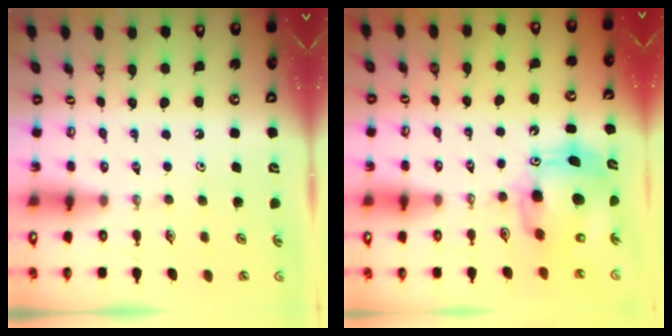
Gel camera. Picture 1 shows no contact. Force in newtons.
{"total": 11.7, "press": 11.6, "slide": 1.3}